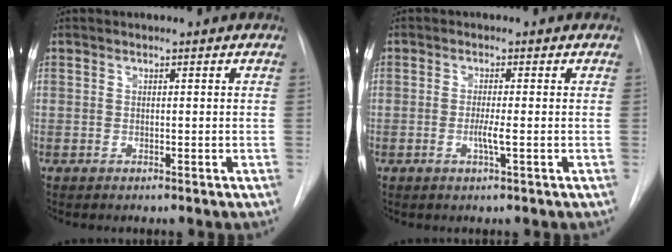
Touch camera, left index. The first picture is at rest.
{"total": 2.2, "force": [-0.5, -0.2, 2.1], "torque": [-0.042, -0.004, -0.010]}